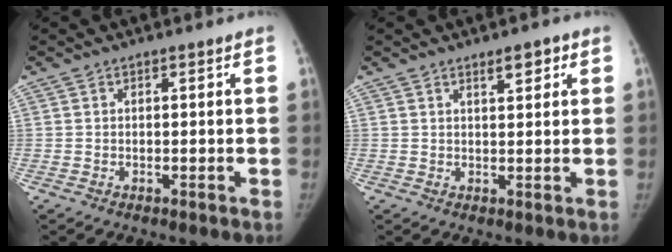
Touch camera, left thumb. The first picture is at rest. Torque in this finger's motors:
{"motor_torque": [-0.07, -0.01, 0.18, 0.33, -0.01]}